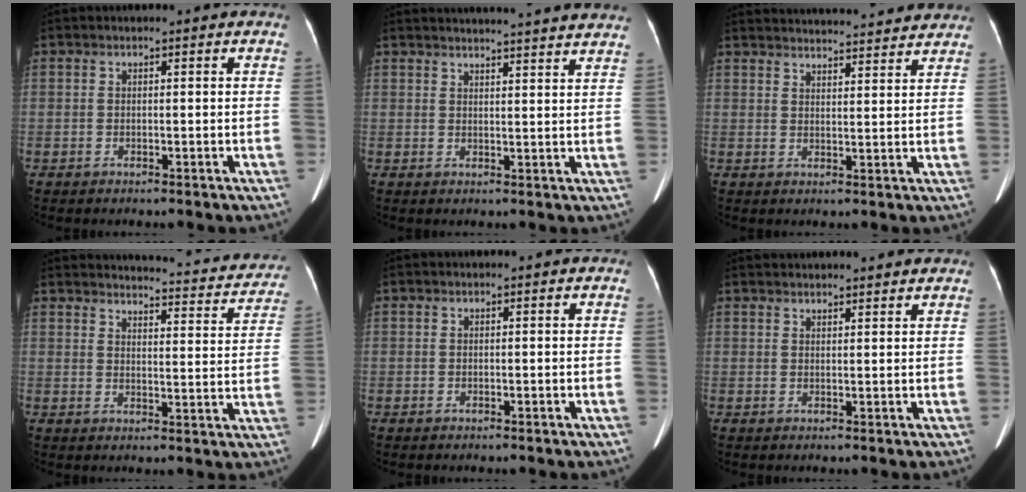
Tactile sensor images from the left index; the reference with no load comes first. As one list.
[{"total": 21.3, "force": [20.3, 0.4, 6.3], "torque": [-0.082, -0.024, 0.246]}, {"total": 22.2, "force": [21.0, 3.0, 6.4], "torque": [-0.097, -0.001, 0.269]}, {"total": 22.5, "force": [21.1, 4.2, 6.3], "torque": [-0.066, -0.059, 0.234]}, {"total": 0.0}, {"total": 9.8, "force": [9.1, 1.4, 3.2], "torque": [-0.032, 0.024, 0.109]}]